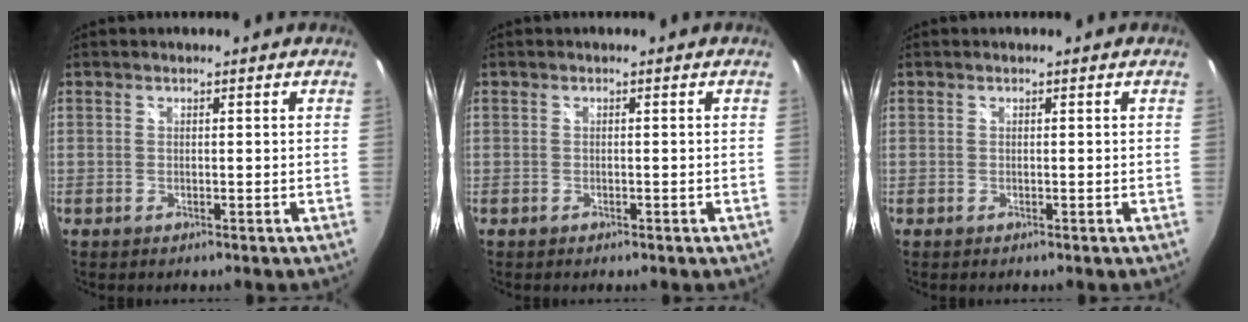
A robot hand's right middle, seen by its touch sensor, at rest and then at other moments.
{"total": 1.2, "force": [-0.8, 0.7, 0.4], "torque": [-0.008, -0.003, -0.011]}
{"total": 0.0}